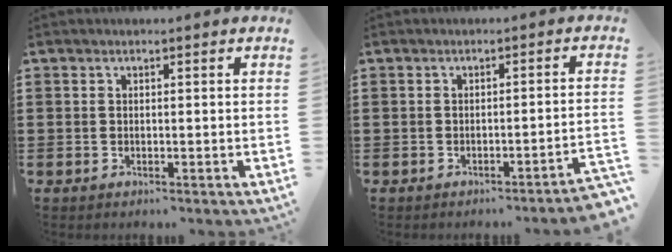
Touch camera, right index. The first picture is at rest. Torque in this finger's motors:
{"motor_torque": [1.25, -0.56, 0.08, 0.04]}